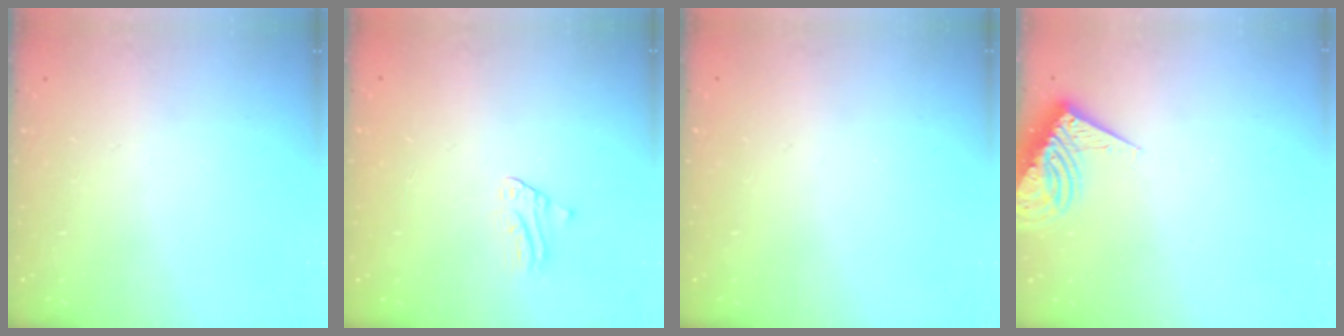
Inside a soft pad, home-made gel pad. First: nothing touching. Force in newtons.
{"total": 2.2, "press": 2.2, "slide": 0.3}
{"total": 0.0}
{"total": 9.0, "press": 9.0, "slide": 0.6}